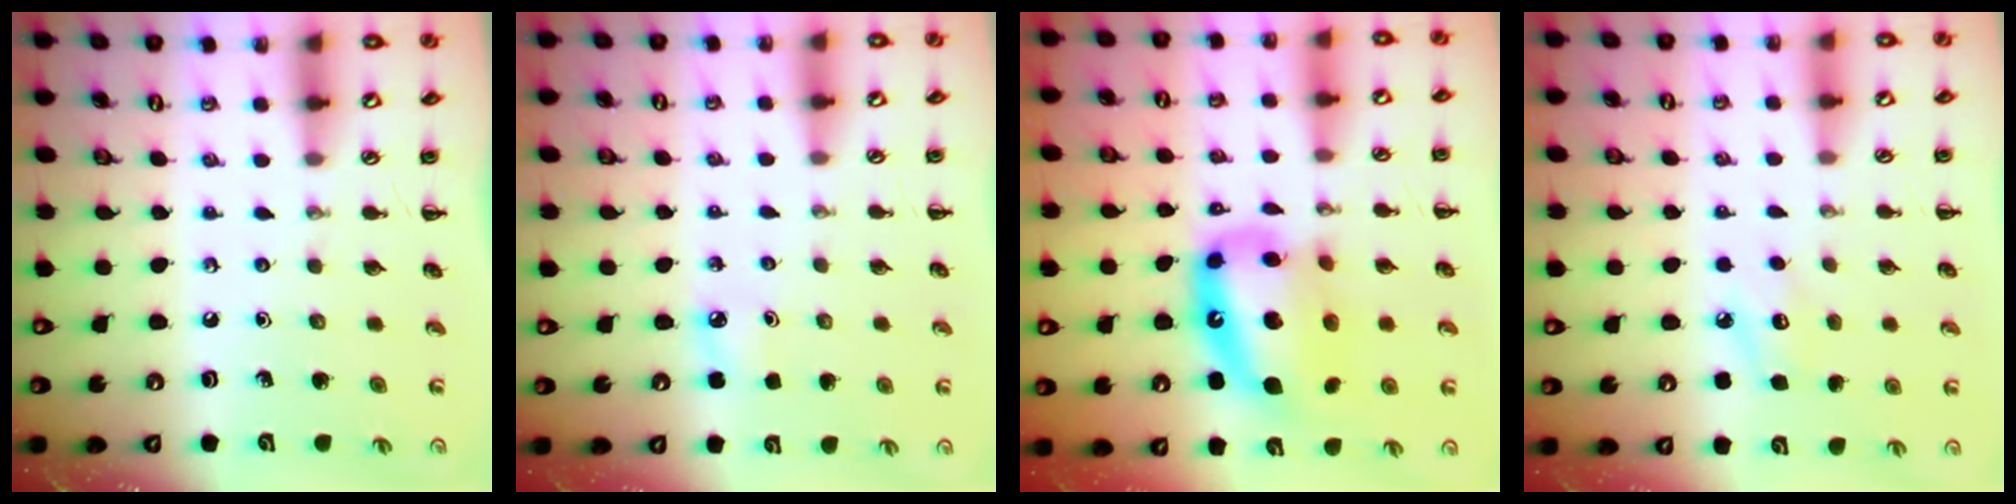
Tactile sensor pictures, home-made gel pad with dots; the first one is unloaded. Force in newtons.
{"total": 3.6, "press": 3.5, "slide": 1.2}
{"total": 16.9, "press": 16.4, "slide": 4.3}
{"total": 8.2, "press": 8.0, "slide": 1.9}